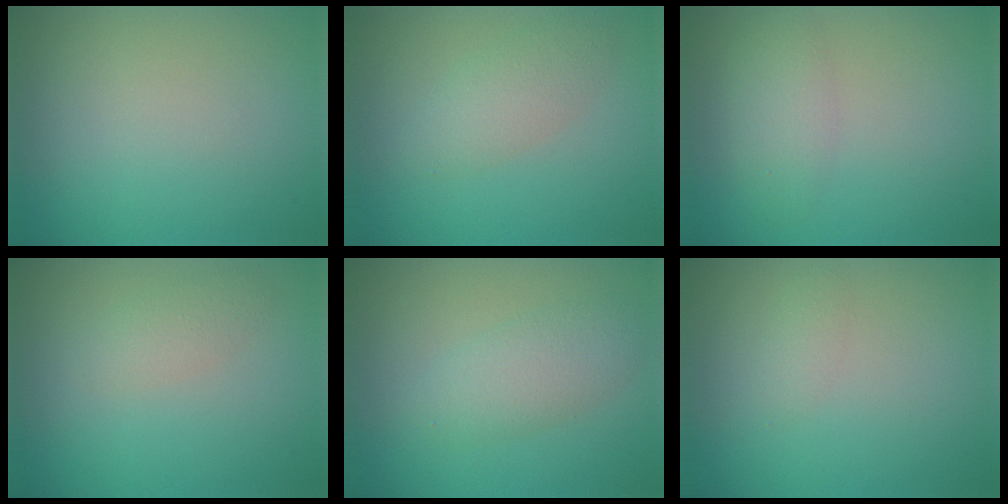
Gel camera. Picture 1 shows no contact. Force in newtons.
{"total": 2.4, "press": 2.4, "slide": 0.2}
{"total": 2.5, "press": 2.5, "slide": 0.1}
{"total": 1.5, "press": 1.5, "slide": 0.1}
{"total": 2.8, "press": 2.8, "slide": 0.1}
{"total": 0.8, "press": 0.8, "slide": 0.0}